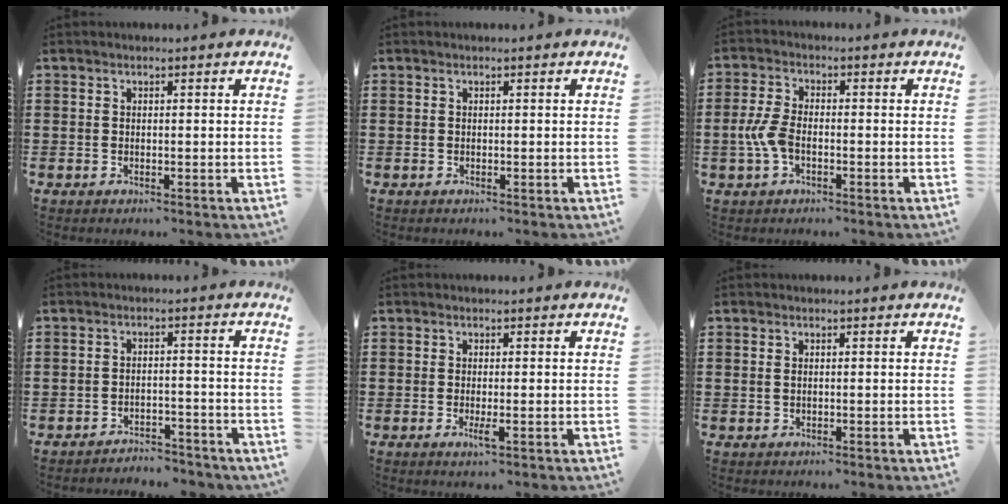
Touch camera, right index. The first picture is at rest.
{"total": 0.0}
{"total": 5.1, "force": [-1.2, 2.6, 4.2], "torque": [-0.107, -0.005, -0.029]}
{"total": 3.0, "force": [-2.9, 0.4, 0.1], "torque": [-0.009, 0.001, -0.062]}
{"total": 2.0, "force": [-0.6, 0.2, 1.9], "torque": [-0.040, -0.007, -0.013]}
{"total": 0.9, "force": [0.1, 0.5, 0.7], "torque": [-0.015, 0.003, 0.002]}